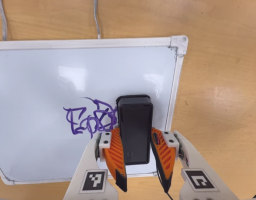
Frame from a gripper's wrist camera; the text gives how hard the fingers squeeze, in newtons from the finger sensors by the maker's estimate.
{"total": 12.8, "left": 13.1, "right": 12.5}